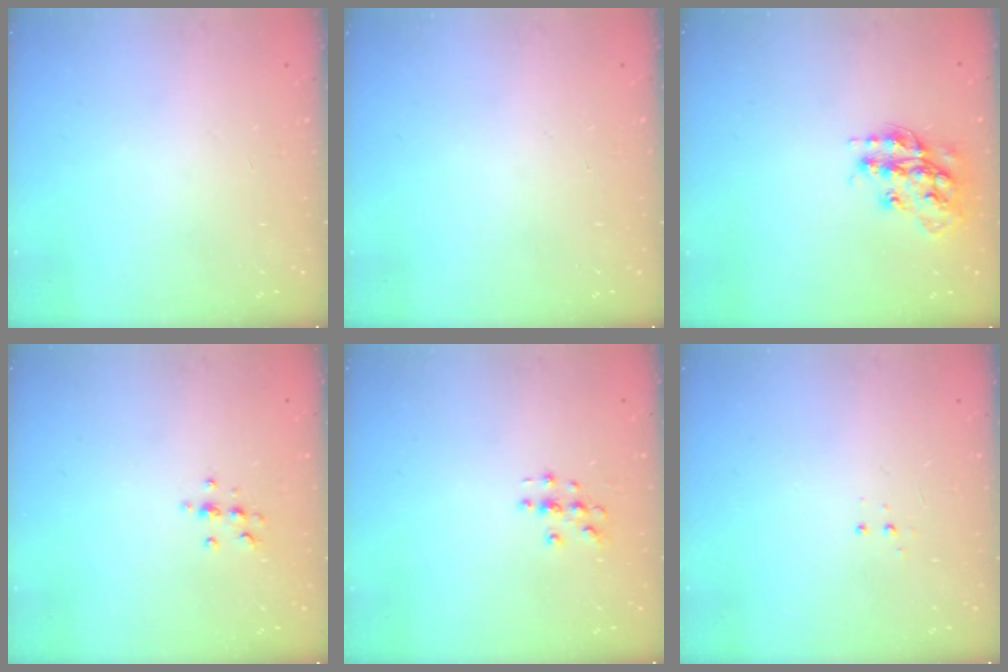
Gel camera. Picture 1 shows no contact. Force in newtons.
{"total": 0.0}
{"total": 14.6, "press": 14.5, "slide": 0.7}
{"total": 4.9, "press": 4.8, "slide": 1.2}
{"total": 3.2, "press": 3.2, "slide": 0.2}
{"total": 3.3, "press": 3.2, "slide": 0.7}